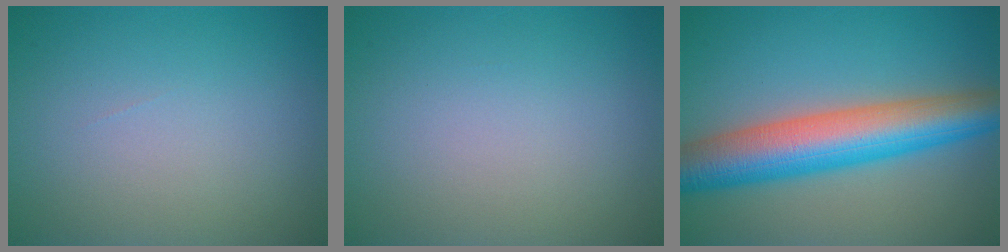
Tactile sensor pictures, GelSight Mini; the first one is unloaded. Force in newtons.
{"total": 0.0}
{"total": 9.2, "press": 9.2, "slide": 0.2}